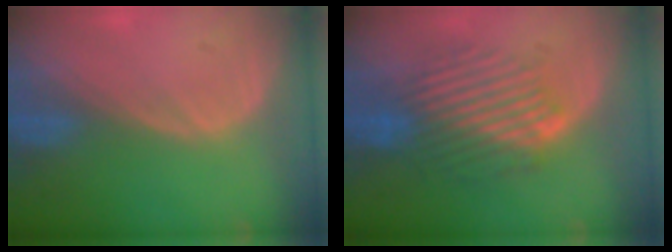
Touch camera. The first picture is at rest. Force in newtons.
{"total": 8.9, "press": 8.3, "slide": 3.2}